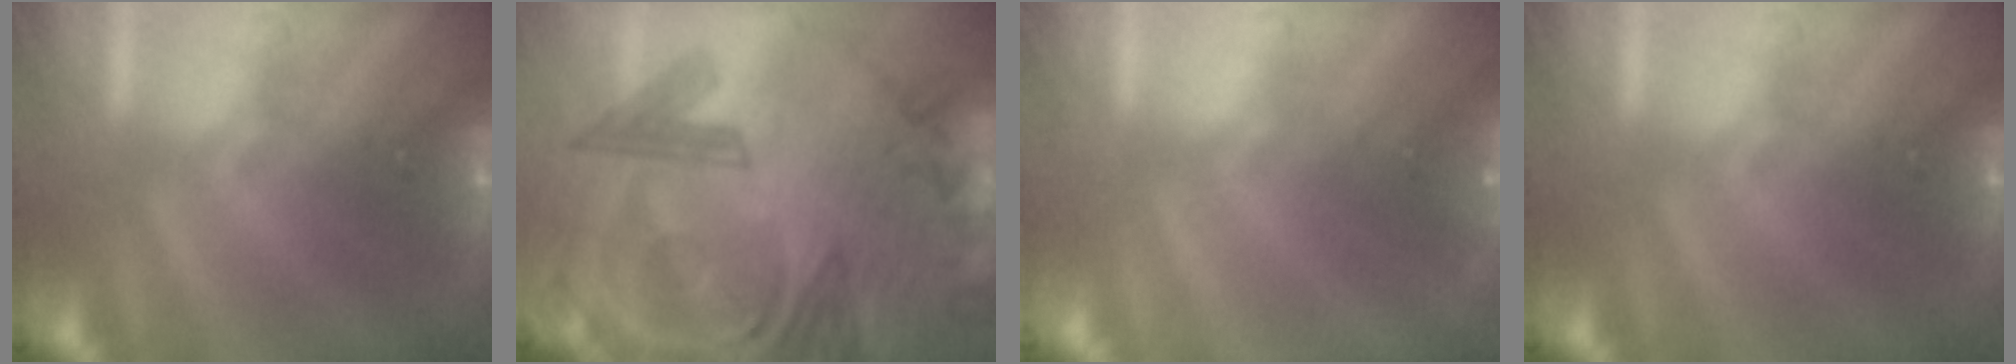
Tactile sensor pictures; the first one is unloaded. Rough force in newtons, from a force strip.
{"total": 7.7}
{"total": 4.5}
{"total": 0.0}